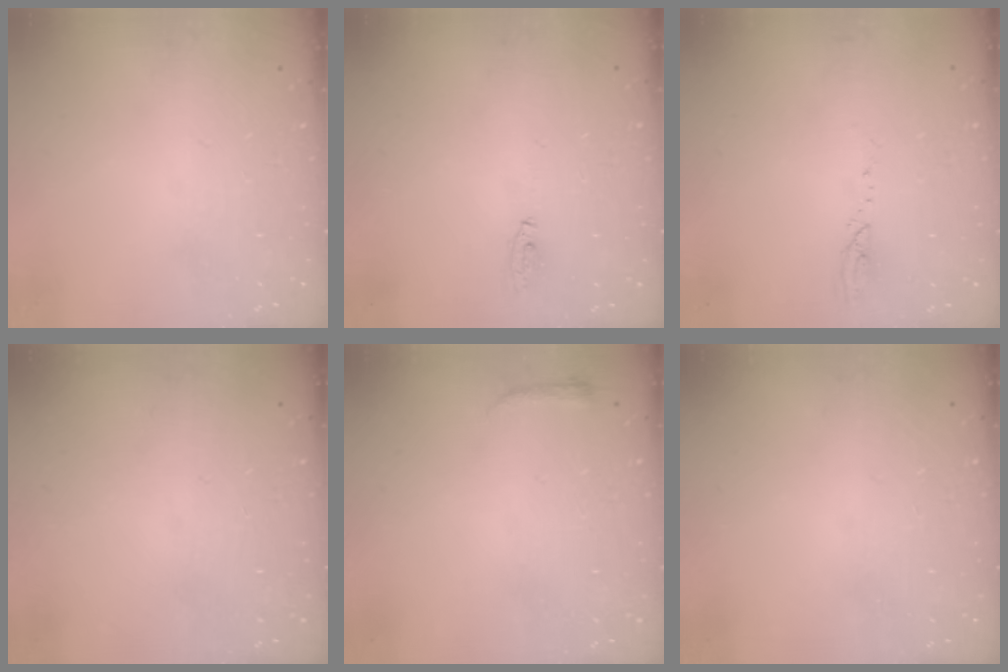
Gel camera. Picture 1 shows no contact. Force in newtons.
{"total": 3.1, "press": 2.8, "slide": 1.3}
{"total": 2.4, "press": 2.4, "slide": 0.3}
{"total": 0.0}
{"total": 3.0, "press": 2.9, "slide": 0.6}
{"total": 0.0}